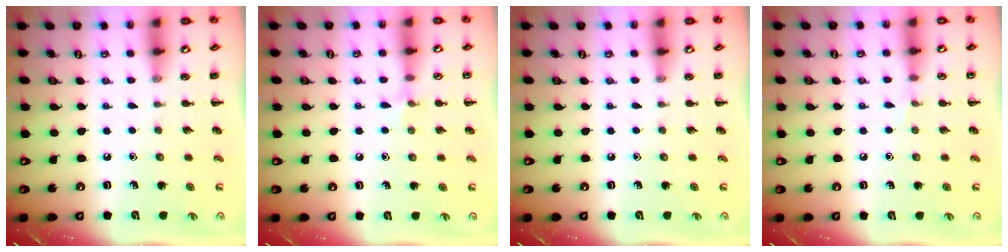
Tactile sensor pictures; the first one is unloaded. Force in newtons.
{"total": 4.9, "press": 4.6, "slide": 1.5}
{"total": 0.0}
{"total": 3.0, "press": 2.8, "slide": 0.9}